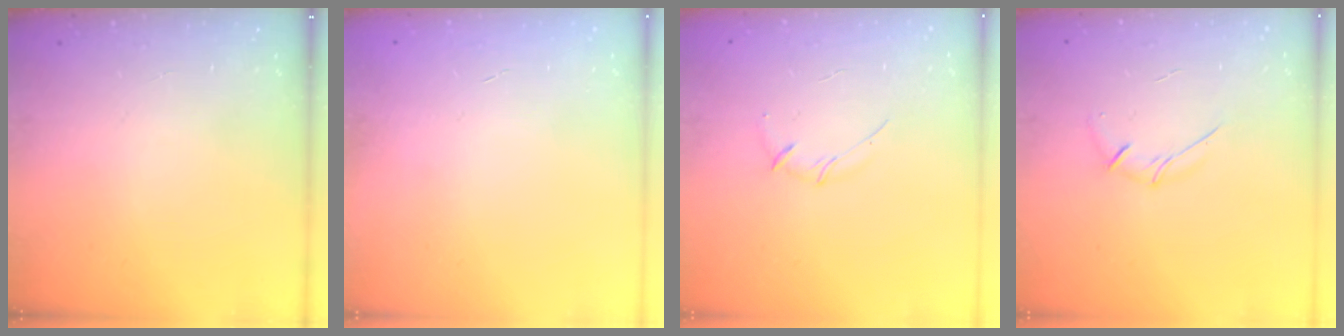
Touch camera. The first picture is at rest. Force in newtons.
{"total": 0.0}
{"total": 3.0, "press": 2.9, "slide": 0.8}
{"total": 5.4, "press": 5.3, "slide": 1.0}